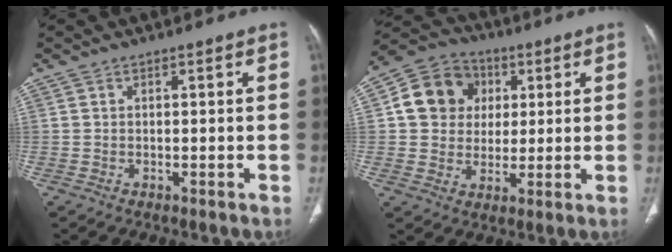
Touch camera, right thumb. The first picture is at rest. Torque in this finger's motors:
{"motor_torque": [-0.92, 0.83, 0.69, -0.34, 0.06]}